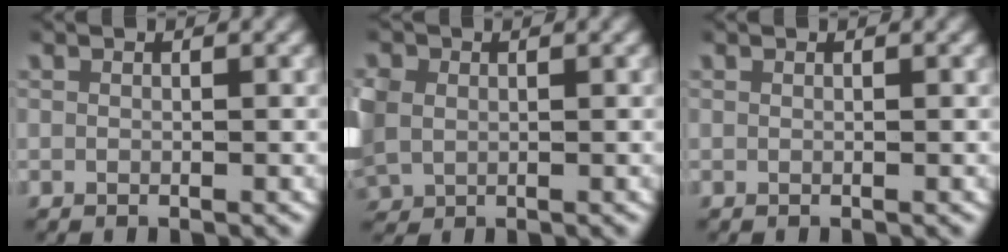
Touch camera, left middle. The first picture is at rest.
{"total": 3.9, "force": [-0.1, 3.4, 1.9], "torque": [-0.064, -0.013, 0.004]}
{"total": 0.0}